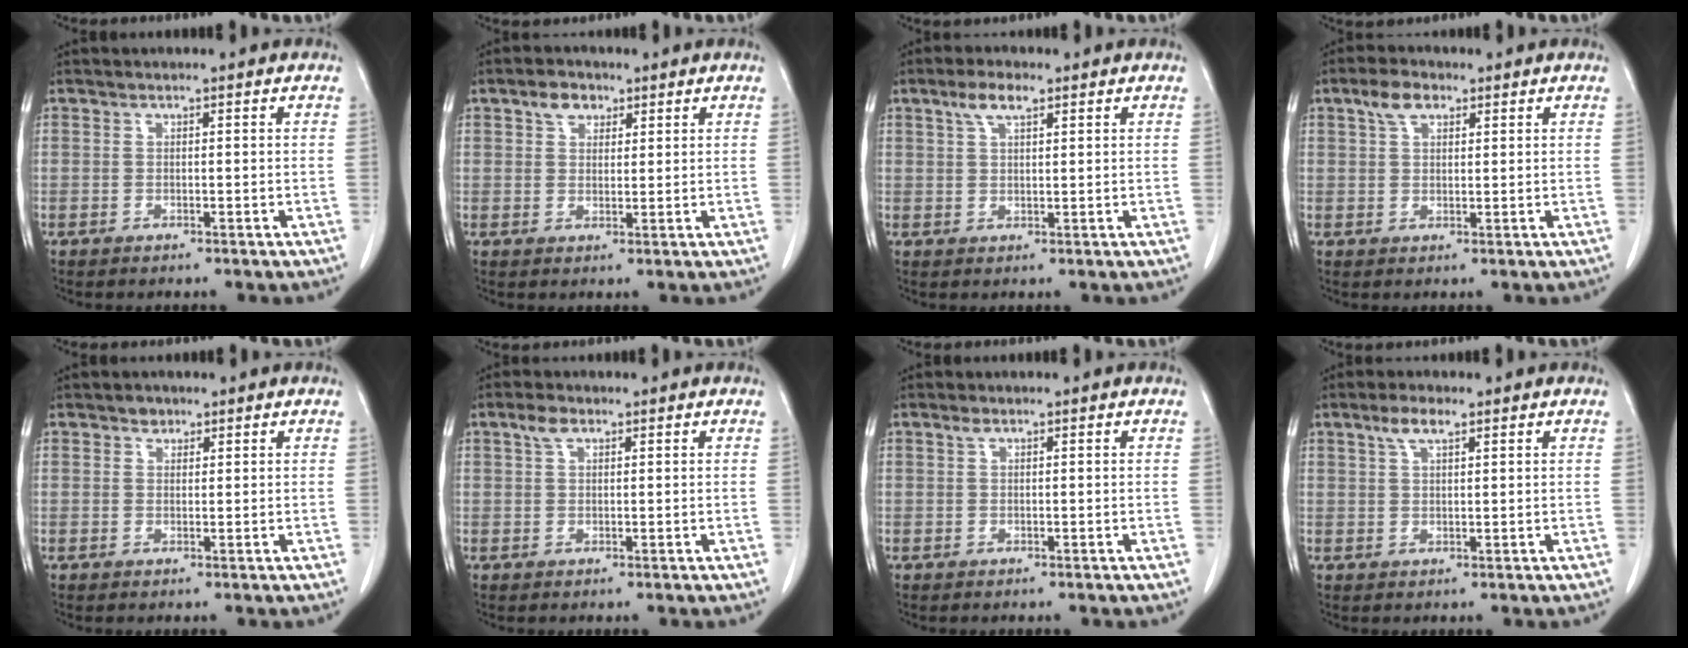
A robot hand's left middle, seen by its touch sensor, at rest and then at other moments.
{"total": 3.2, "force": [2.0, 2.1, 1.5], "torque": [-0.029, 0.008, 0.036]}
{"total": 3.8, "force": [2.3, 1.1, 2.8], "torque": [-0.060, 0.009, 0.047]}
{"total": 3.6, "force": [2.1, 2.0, 2.2], "torque": [-0.046, 0.011, 0.042]}
{"total": 1.3, "force": [0.9, 0.9, 0.2], "torque": [0.001, -0.004, 0.013]}
{"total": 2.0, "force": [1.2, 1.0, 1.3], "torque": [-0.029, 0.010, 0.025]}
{"total": 0.6, "force": [0.4, 0.2, 0.4], "torque": [-0.006, 0.005, 0.008]}
{"total": 3.1, "force": [2.0, 0.8, 2.3], "torque": [-0.050, 0.007, 0.041]}